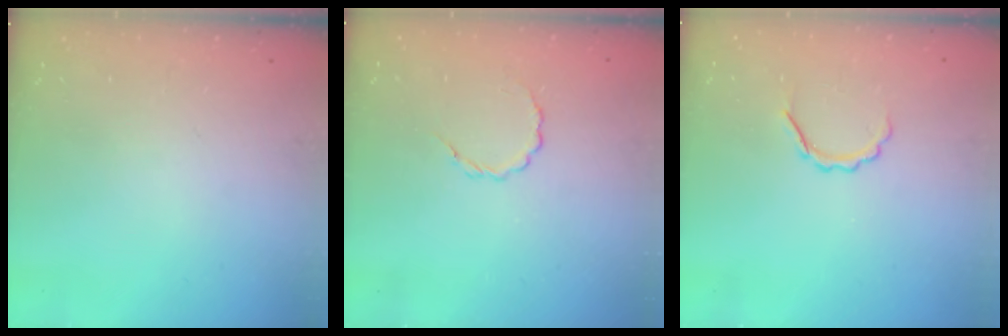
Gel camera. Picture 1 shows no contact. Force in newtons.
{"total": 3.0, "press": 2.8, "slide": 1.0}
{"total": 3.6, "press": 3.6, "slide": 0.6}